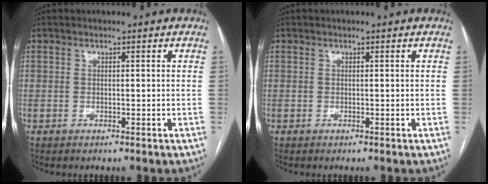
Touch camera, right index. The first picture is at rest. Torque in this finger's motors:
{"motor_torque": [0.00, 0.00, 0.00, 0.00]}